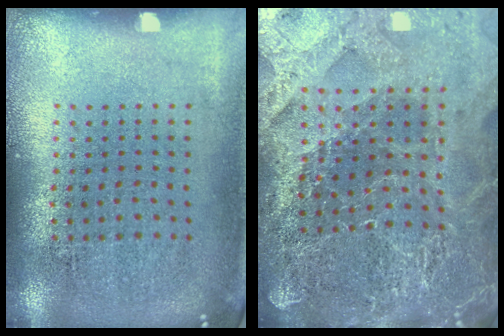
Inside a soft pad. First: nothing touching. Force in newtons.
{"total": 4.1, "press": 3.9, "slide": 1.1}